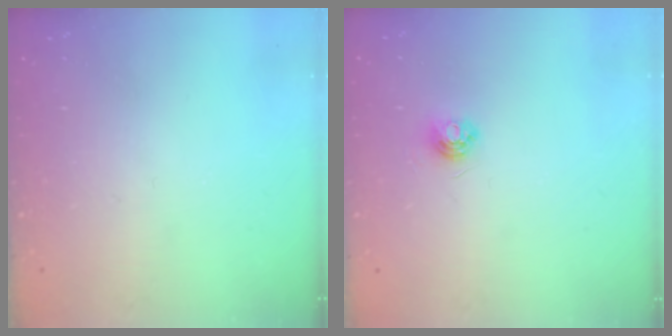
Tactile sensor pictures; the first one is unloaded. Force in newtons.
{"total": 4.7, "press": 4.7, "slide": 0.5}